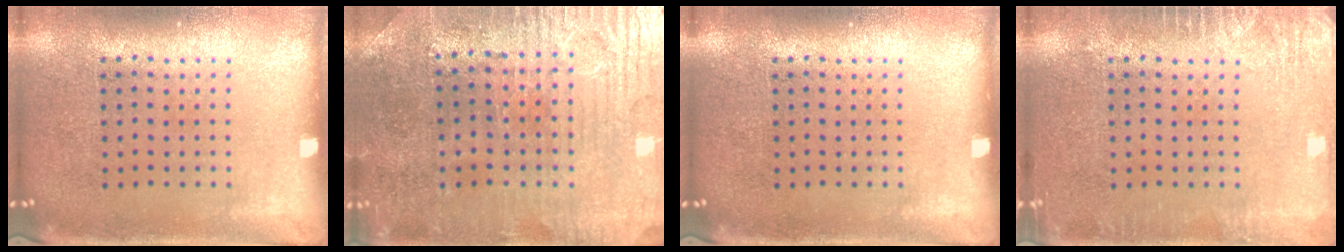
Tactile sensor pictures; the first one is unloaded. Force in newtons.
{"total": 1.7, "press": 1.7, "slide": 0.5}
{"total": 0.0}
{"total": 2.3, "press": 2.2, "slide": 0.2}